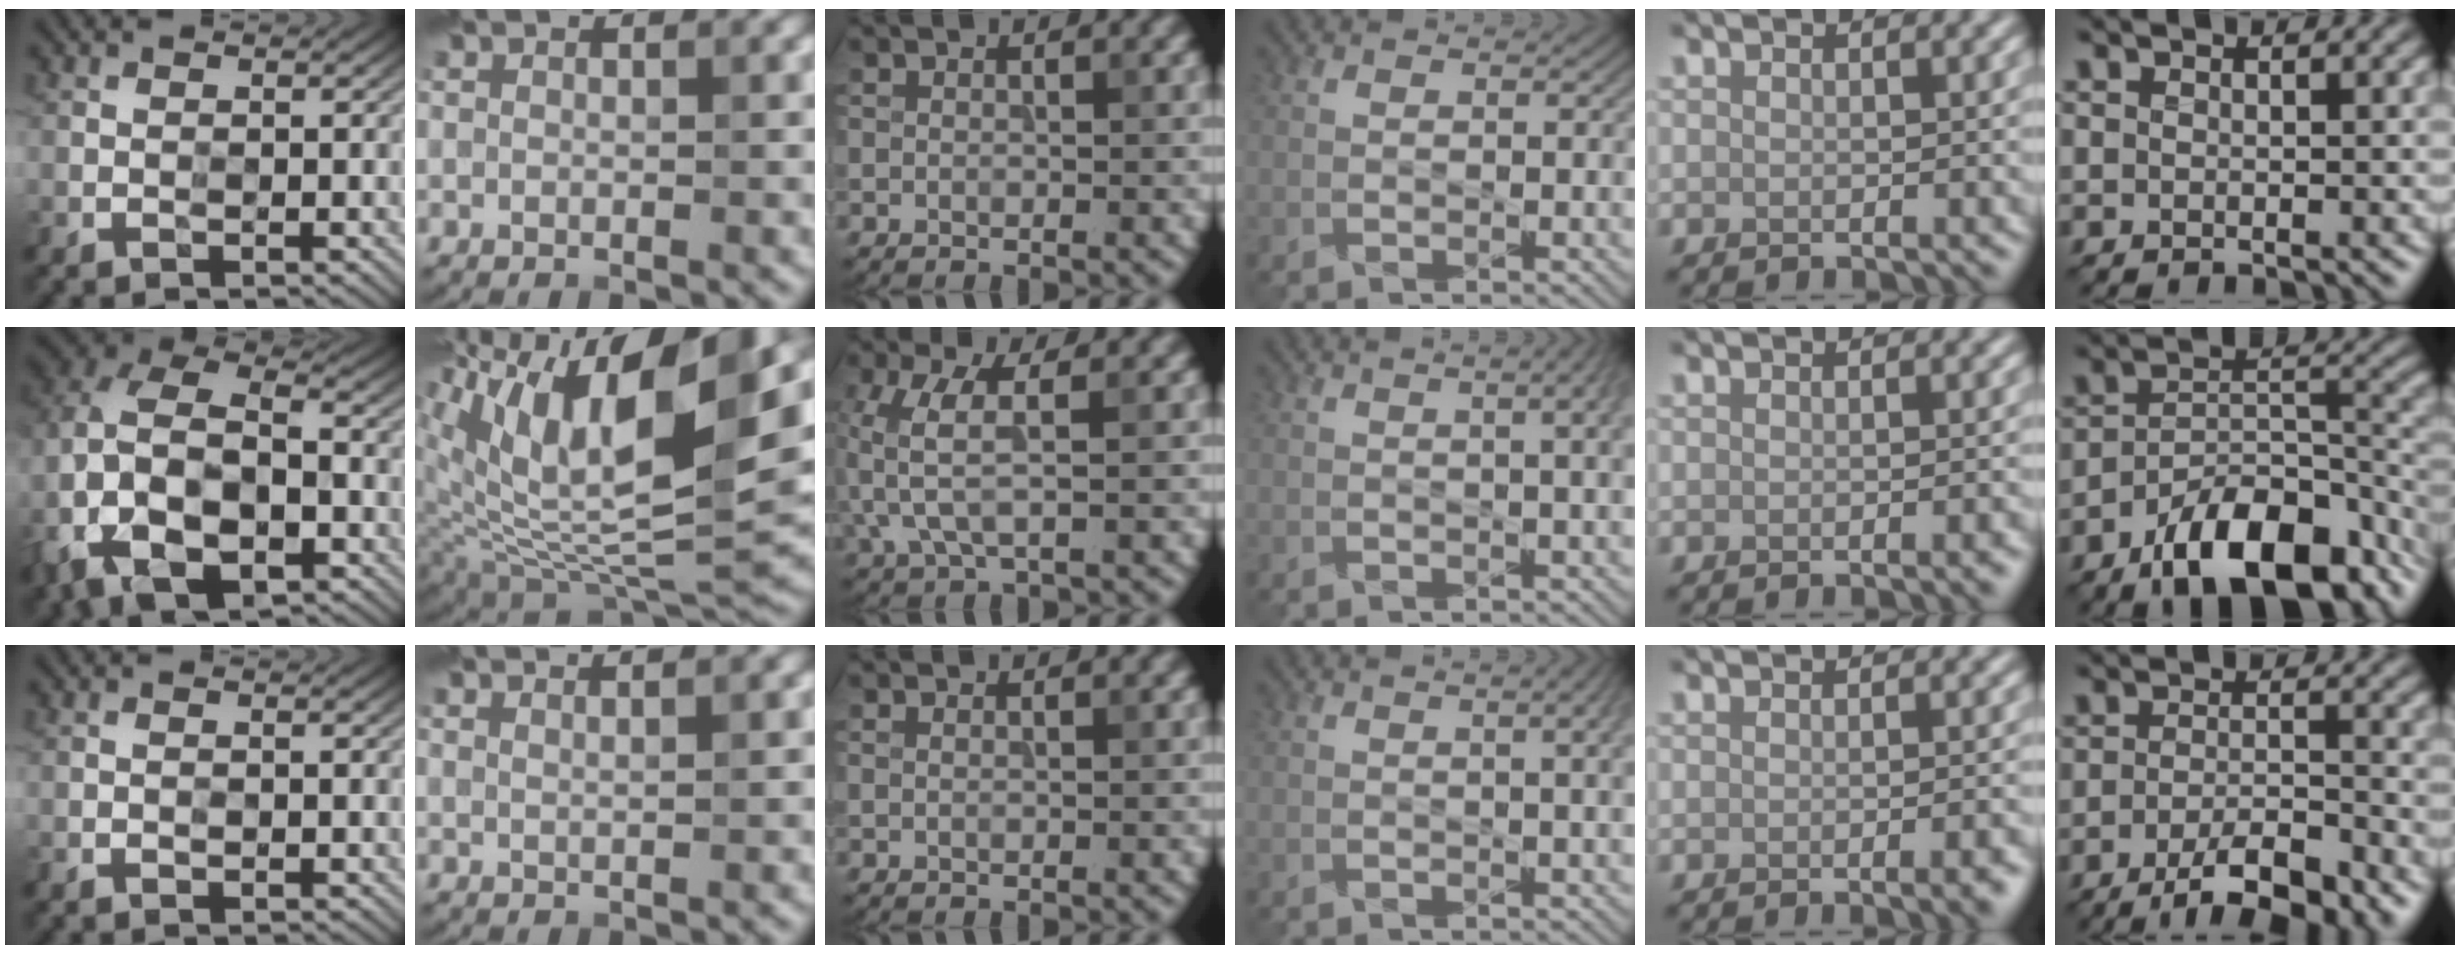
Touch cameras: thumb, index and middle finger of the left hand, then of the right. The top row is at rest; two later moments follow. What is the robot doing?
{"motion": "wipe", "object": "glass cup"}